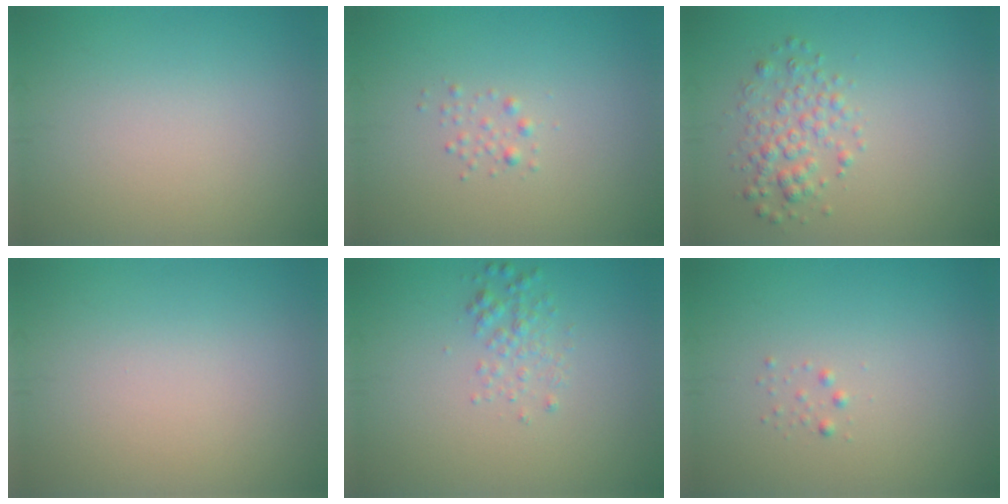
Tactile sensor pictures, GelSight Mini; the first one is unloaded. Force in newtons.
{"total": 0.8, "press": 0.8, "slide": 0.1}
{"total": 2.6, "press": 2.6, "slide": 0.0}
{"total": 0.0}
{"total": 1.6, "press": 1.6, "slide": 0.0}
{"total": 0.6, "press": 0.6, "slide": 0.0}